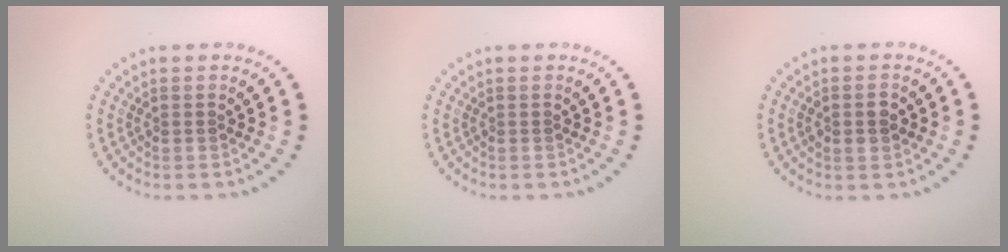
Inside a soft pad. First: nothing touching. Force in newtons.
{"total": 0.0}
{"total": 1.8, "press": 1.8, "slide": 0.2}